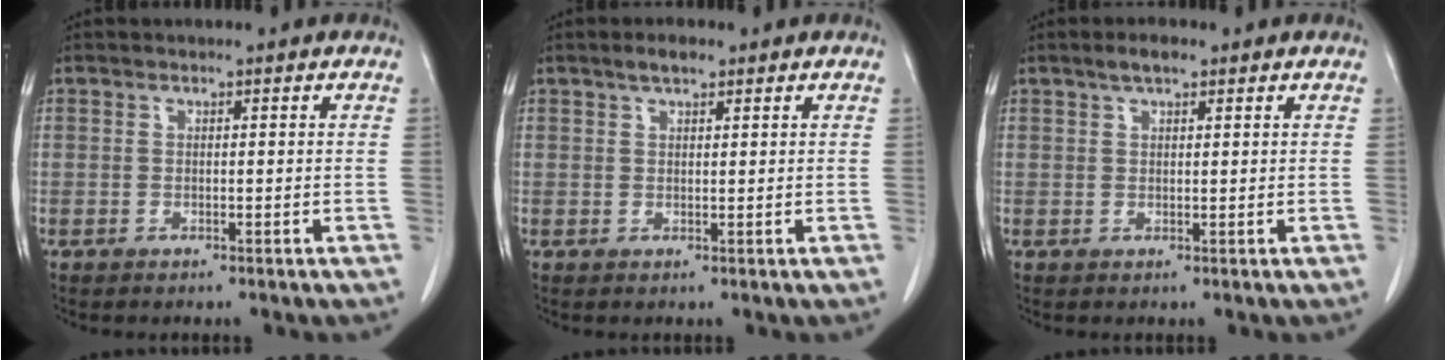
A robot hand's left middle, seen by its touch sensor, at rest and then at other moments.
{"total": 2.2, "force": [1.6, 0.7, 1.3], "torque": [-0.027, 0.006, 0.027]}
{"total": 2.4, "force": [1.7, 0.8, 1.6], "torque": [-0.031, 0.007, 0.030]}